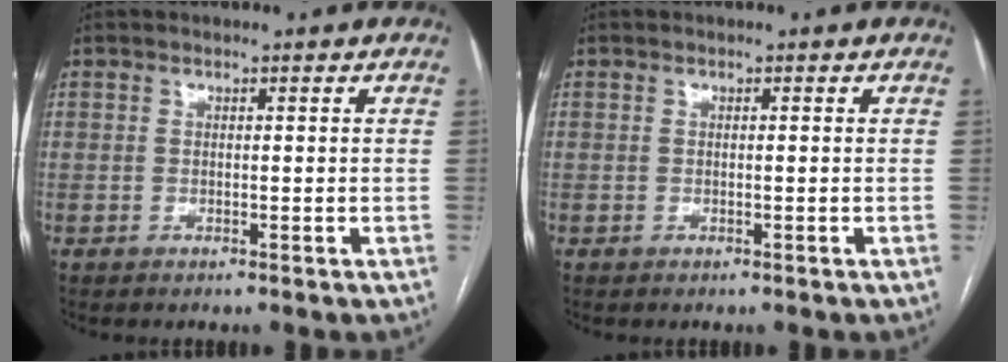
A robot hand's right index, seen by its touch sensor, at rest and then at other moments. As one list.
[{"total": 0.0}]